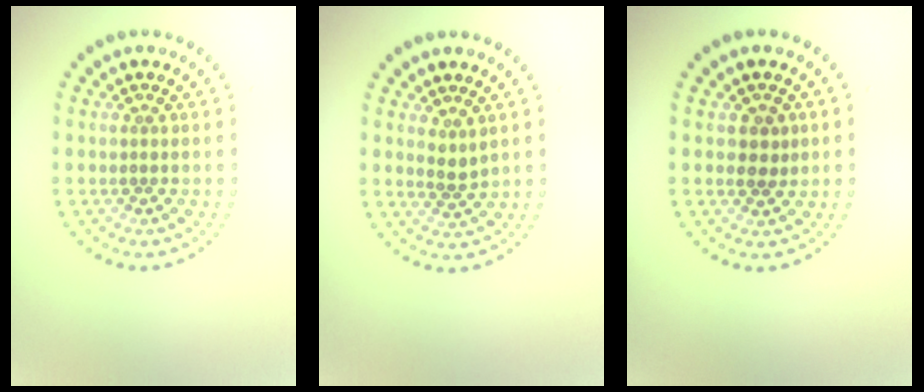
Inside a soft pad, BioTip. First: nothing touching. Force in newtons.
{"total": 1.3, "press": 1.1, "slide": 0.7}
{"total": 1.1, "press": 0.9, "slide": 0.5}